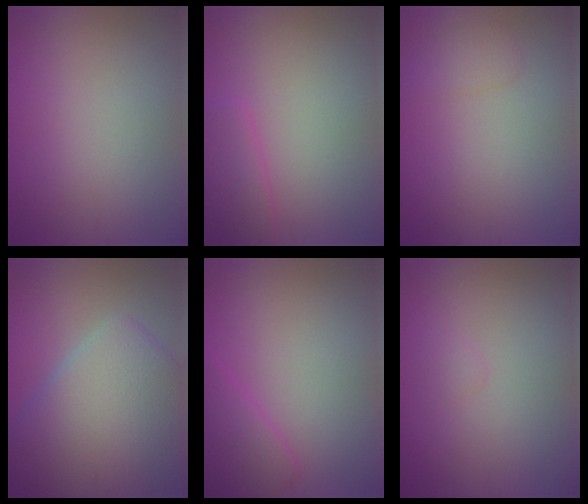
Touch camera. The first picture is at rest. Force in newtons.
{"total": 2.5, "press": 2.5, "slide": 0.3}
{"total": 1.4, "press": 1.4, "slide": 0.1}
{"total": 10.3, "press": 10.3, "slide": 0.5}
{"total": 2.8, "press": 2.8, "slide": 0.2}
{"total": 0.5, "press": 0.5, "slide": 0.1}